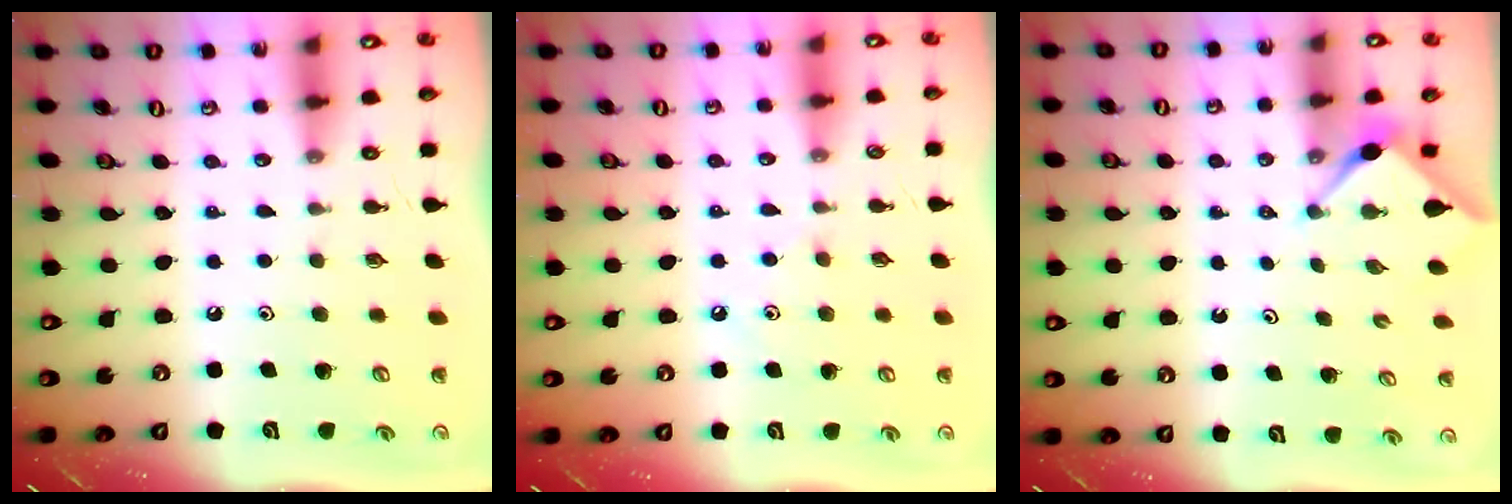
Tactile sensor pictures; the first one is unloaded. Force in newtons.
{"total": 5.5, "press": 5.5, "slide": 0.6}
{"total": 2.9, "press": 2.8, "slide": 0.4}